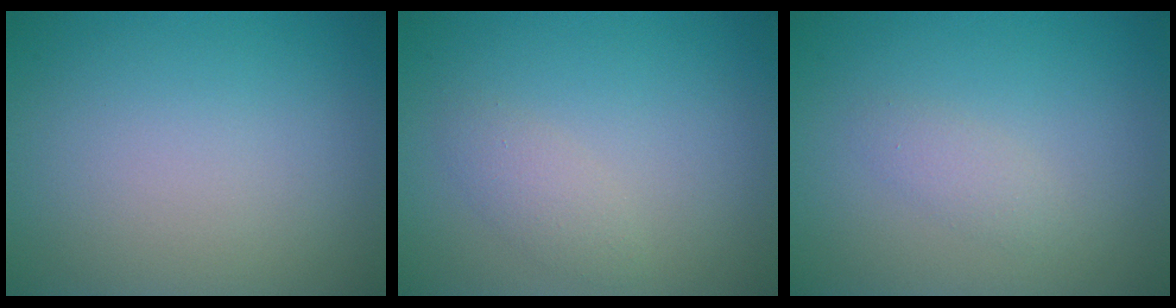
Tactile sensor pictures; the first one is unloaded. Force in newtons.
{"total": 1.5, "press": 1.5, "slide": 0.0}
{"total": 1.2, "press": 1.2, "slide": 0.1}